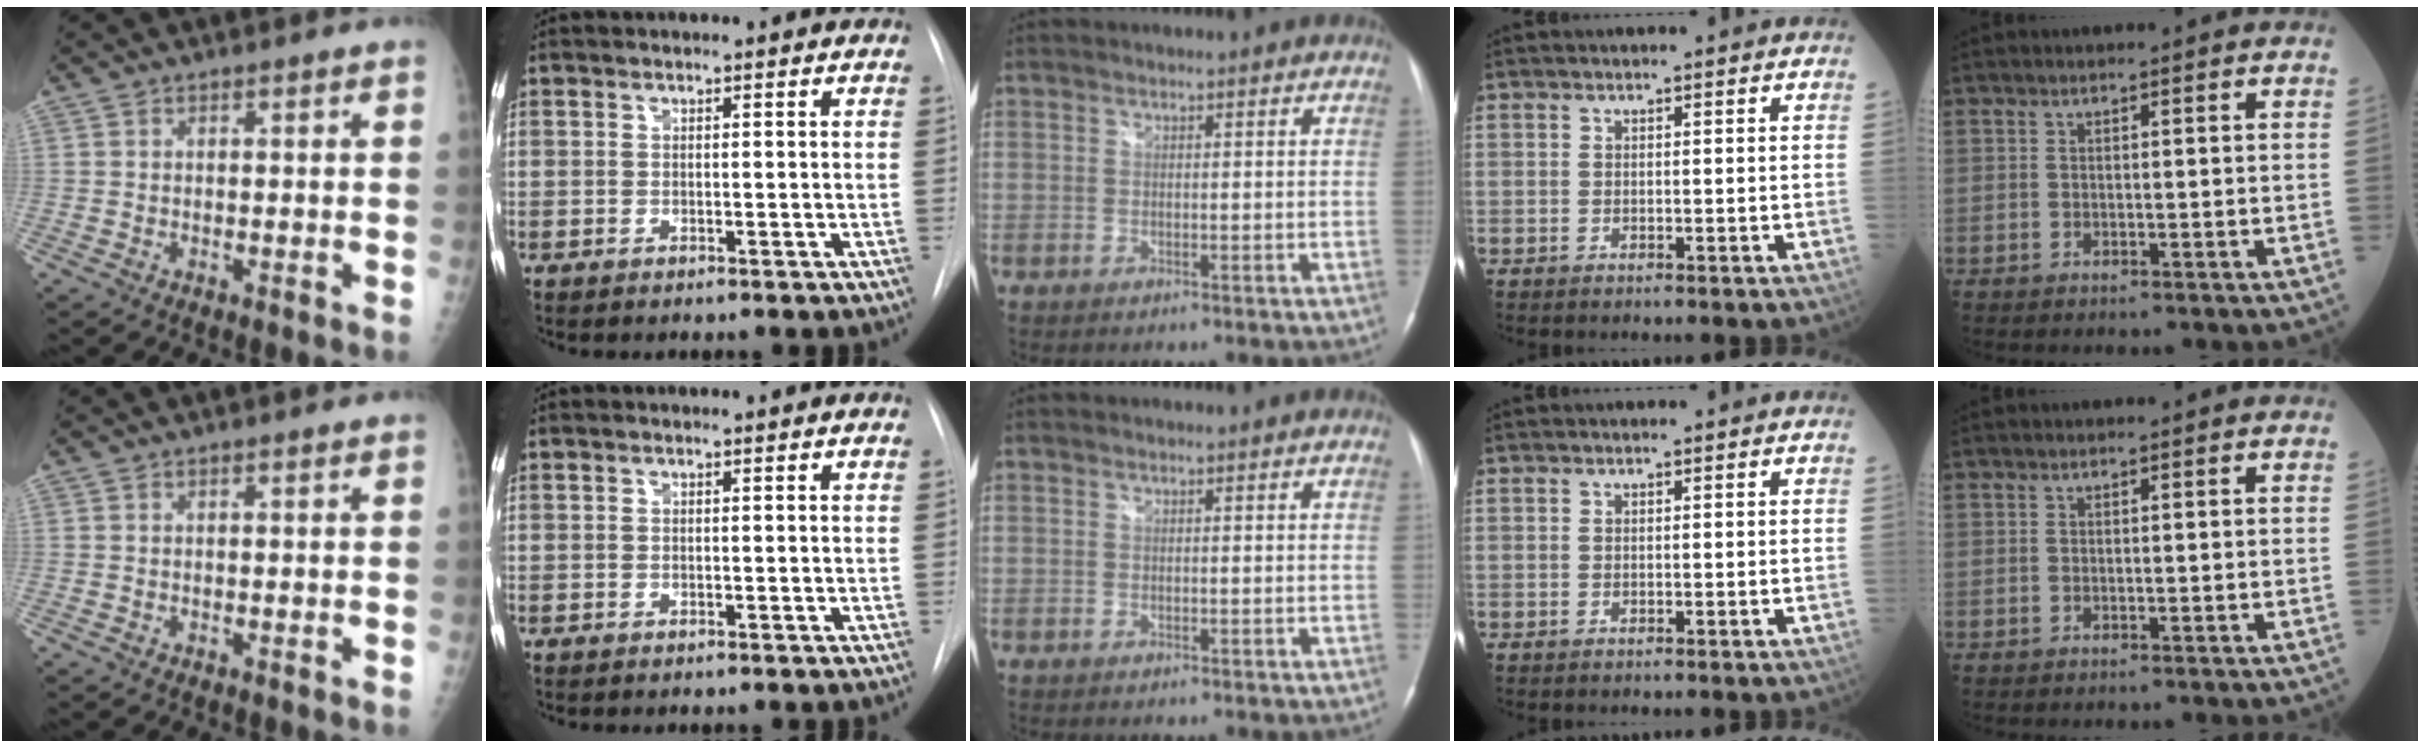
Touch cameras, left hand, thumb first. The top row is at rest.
{}